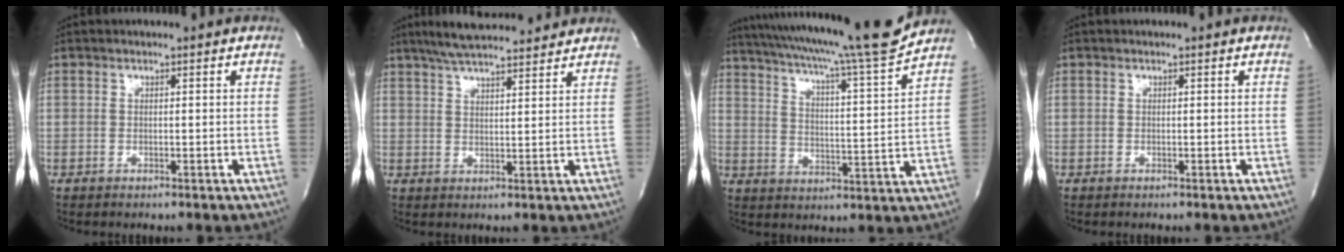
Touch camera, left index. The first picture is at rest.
{"total": 12.4, "force": [10.9, 1.6, 5.7], "torque": [-0.100, 0.024, 0.163]}
{"total": 19.8, "force": [17.6, -1.7, 9.1], "torque": [-0.159, -0.038, 0.253]}
{"total": 0.0}